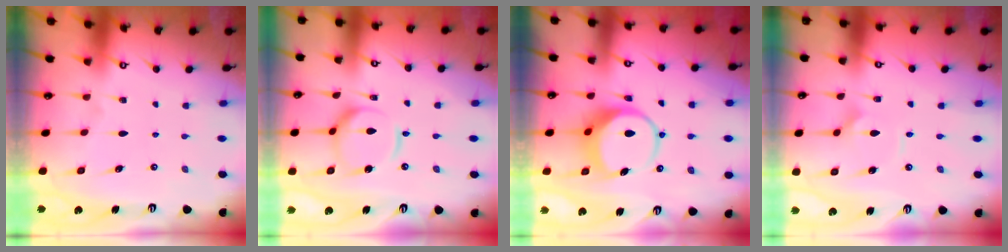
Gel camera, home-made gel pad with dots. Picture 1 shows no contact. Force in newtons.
{"total": 9.6, "press": 9.6, "slide": 0.9}
{"total": 9.6, "press": 9.6, "slide": 0.9}
{"total": 3.1, "press": 3.1, "slide": 0.1}